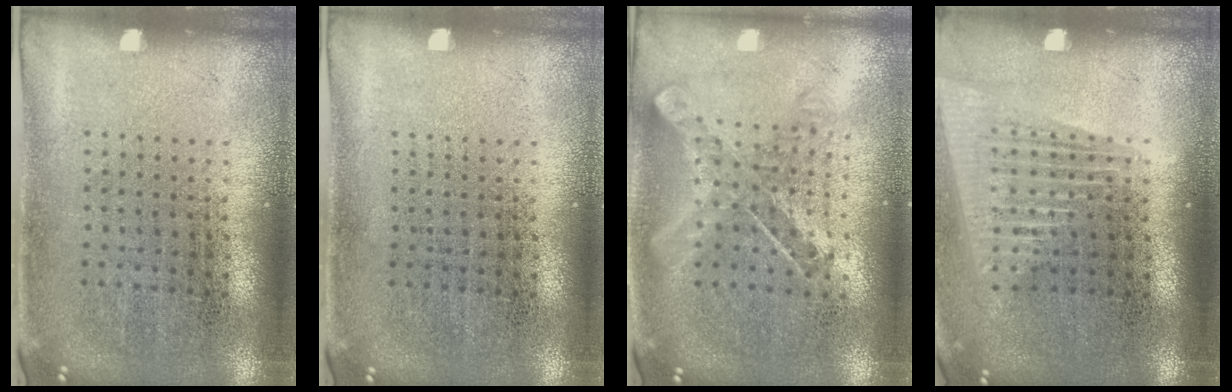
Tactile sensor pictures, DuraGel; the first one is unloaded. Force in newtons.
{"total": 0.0}
{"total": 0.9, "press": 0.9, "slide": 0.2}
{"total": 1.6, "press": 1.4, "slide": 0.7}